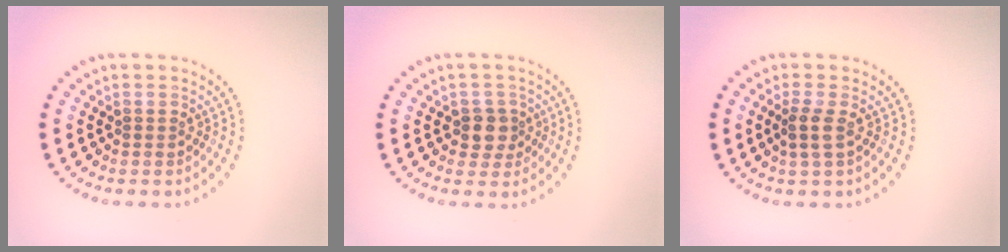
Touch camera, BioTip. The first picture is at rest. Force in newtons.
{"total": 2.1, "press": 1.9, "slide": 1.0}
{"total": 1.7, "press": 1.4, "slide": 0.9}